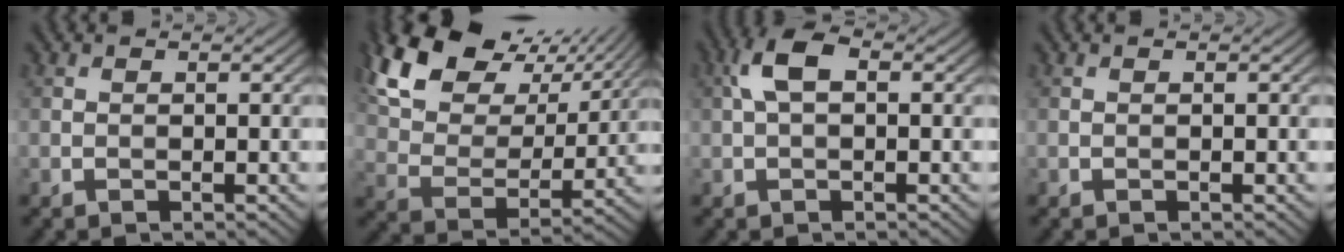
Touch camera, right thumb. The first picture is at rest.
{"total": 16.5, "force": [9.9, 9.3, 9.4], "torque": [-0.230, 0.031, 0.154]}
{"total": 4.4, "force": [0.7, 2.1, 3.8], "torque": [-0.085, 0.015, 0.010]}
{"total": 0.0}